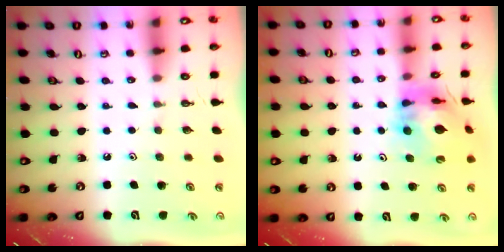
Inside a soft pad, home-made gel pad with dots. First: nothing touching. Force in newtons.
{"total": 13.0, "press": 12.9, "slide": 1.4}